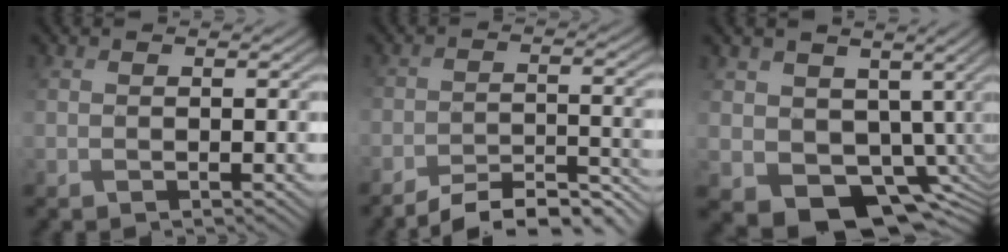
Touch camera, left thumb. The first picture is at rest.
{"total": 7.5, "force": [-7.1, 1.1, 2.0], "torque": [-0.021, 0.002, -0.112]}
{"total": 10.1, "force": [-1.2, 8.4, 5.5], "torque": [-0.125, -0.037, -0.007]}